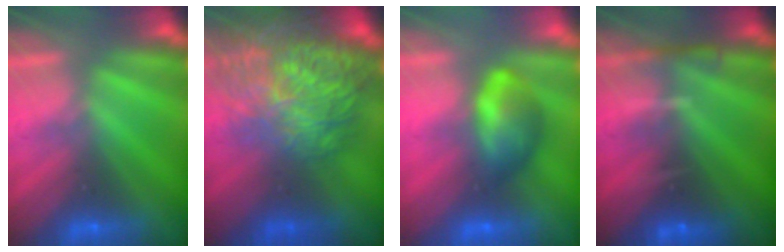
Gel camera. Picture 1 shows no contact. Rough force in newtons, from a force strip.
{"total": 7.4}
{"total": 7.5}
{"total": 8.8}